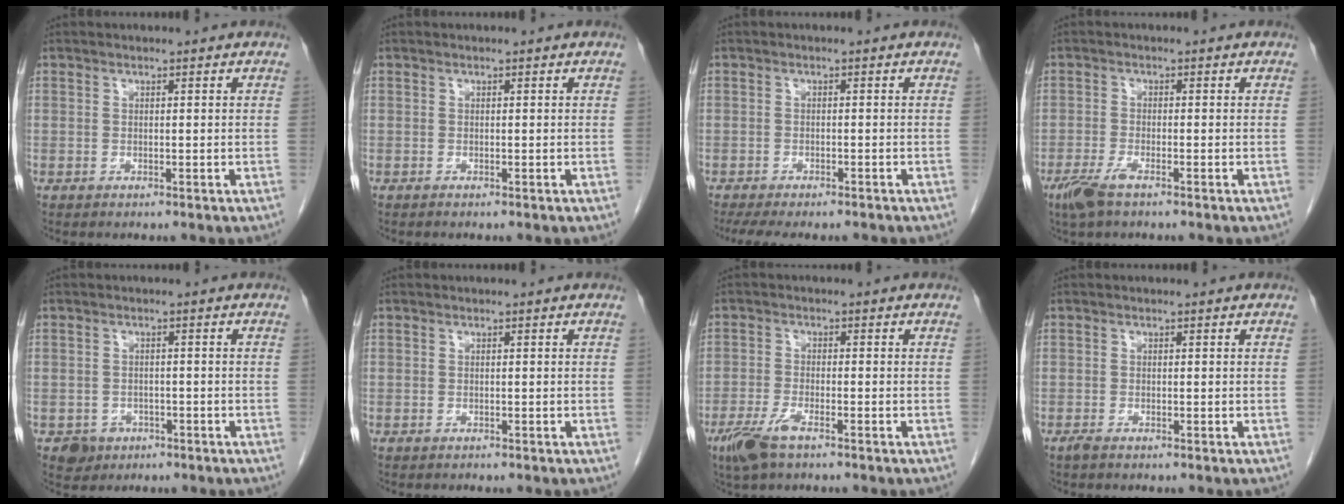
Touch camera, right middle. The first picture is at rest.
{"total": 0.0}
{"total": 9.1, "force": [-7.6, 2.6, 4.1], "torque": [-0.060, -0.009, -0.107]}
{"total": 3.7, "force": [-2.5, 0.7, 2.6], "torque": [-0.061, -0.008, -0.048]}
{"total": 3.0, "force": [-1.6, 2.5, 0.4], "torque": [-0.002, 0.009, -0.018]}
{"total": 0.0}
{"total": 4.8, "force": [-3.1, 1.0, 3.5], "torque": [-0.082, -0.010, -0.059]}
{"total": 0.7, "force": [-0.5, 0.0, 0.4], "torque": [-0.013, -0.003, -0.011]}